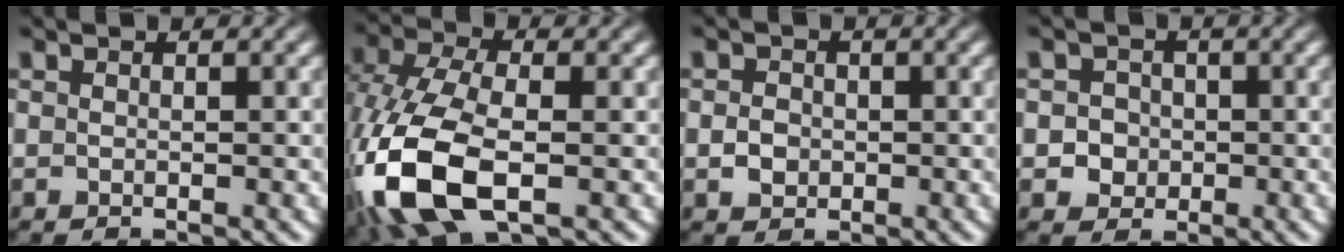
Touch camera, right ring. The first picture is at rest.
{"total": 9.9, "force": [-2.1, 5.8, 7.6], "torque": [-0.220, -0.061, 0.001]}
{"total": 1.0, "force": [-0.1, 0.9, 0.3], "torque": [-0.016, -0.009, 0.001]}
{"total": 4.5, "force": [-0.5, 4.4, 1.0], "torque": [-0.035, -0.011, -0.012]}